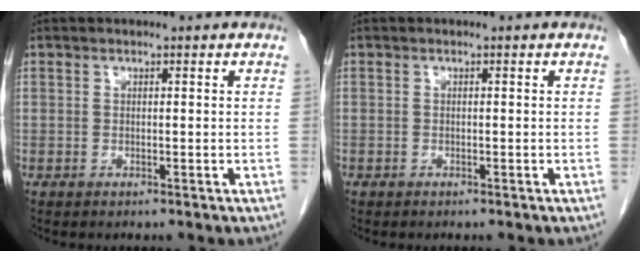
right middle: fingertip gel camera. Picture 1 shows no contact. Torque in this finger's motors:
{"motor_torque": [1.23, -0.91, 0.59, 0.16]}